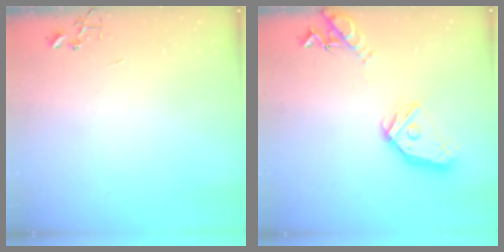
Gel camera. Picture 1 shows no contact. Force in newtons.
{"total": 17.4, "press": 17.3, "slide": 2.0}